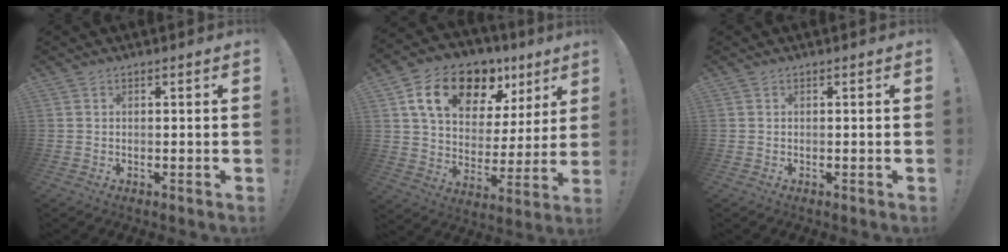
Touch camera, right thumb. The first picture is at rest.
{"total": 18.9, "force": [10.5, 11.3, 11.0], "torque": [-0.177, -0.046, 0.193]}
{"total": 0.0}